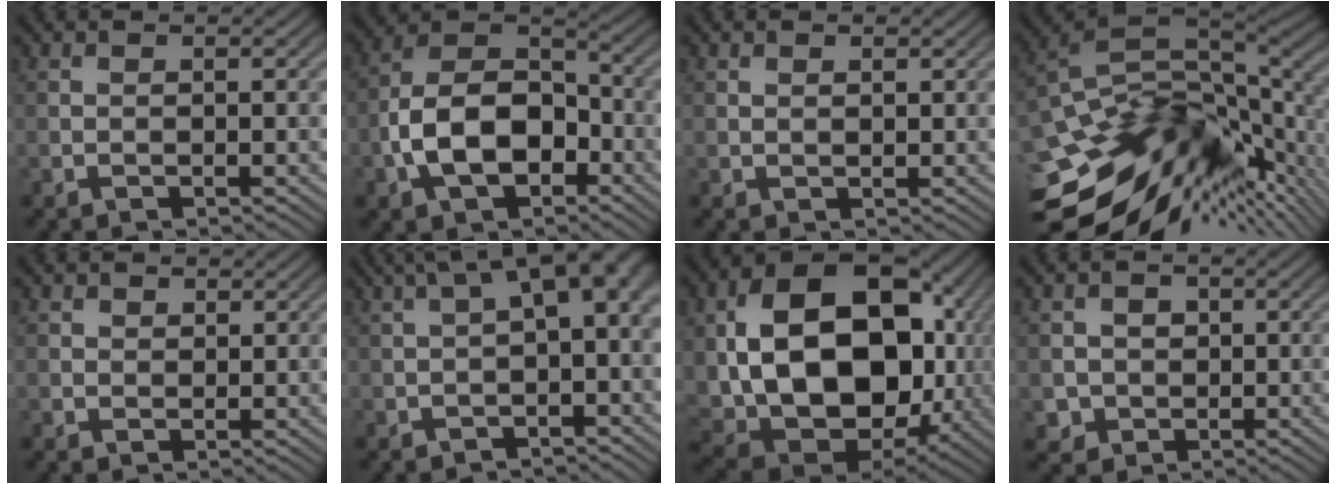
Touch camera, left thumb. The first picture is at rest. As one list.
[{"total": 11.4, "force": [-3.7, 7.0, 8.1], "torque": [-0.165, 0.005, -0.079]}, {"total": 0.7, "force": [0.5, 0.4, 0.3], "torque": [-0.005, -0.002, 0.010]}, {"total": 15.8, "force": [-5.2, 8.4, 12.3], "torque": [-0.232, -0.014, -0.085]}, {"total": 1.8, "force": [1.0, 1.4, 0.4], "torque": [-0.009, -0.004, 0.016]}, {"total": 7.7, "force": [0.9, 2.9, 7.0], "torque": [-0.099, 0.018, 0.011]}, {"total": 19.0, "force": [1.1, 13.5, 13.3], "torque": [-0.250, -0.032, 0.044]}, {"total": 3.0, "force": [-0.1, 2.9, 0.7], "torque": [-0.015, -0.006, -0.003]}]